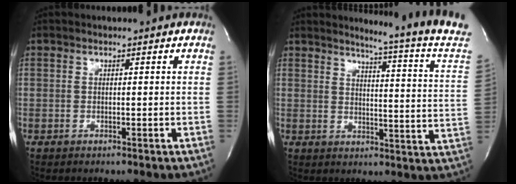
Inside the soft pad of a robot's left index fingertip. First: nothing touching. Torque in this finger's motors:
{"motor_torque": [0.34, -0.46, 0.07, 0.02]}